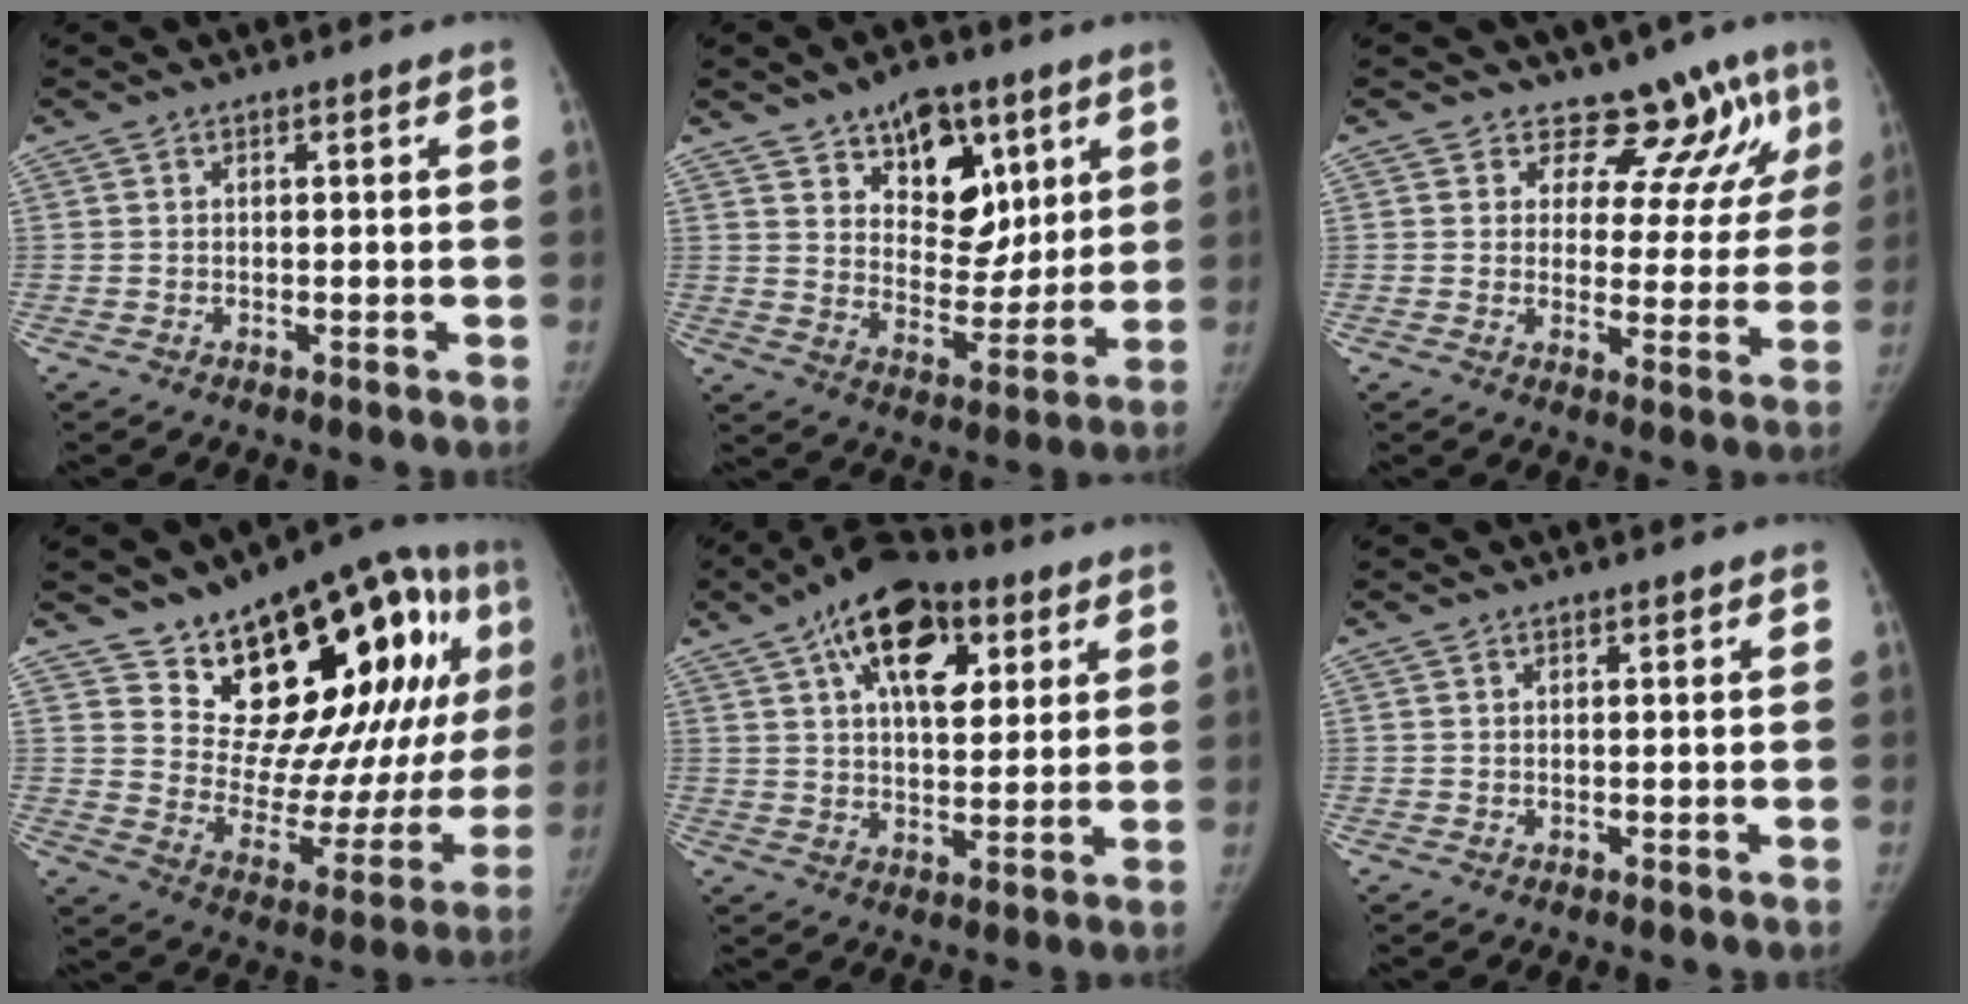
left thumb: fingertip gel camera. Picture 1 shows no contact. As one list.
[{"total": 14.7, "force": [7.8, 9.1, 8.6], "torque": [-0.078, -0.046, 0.132]}, {"total": 10.5, "force": [8.4, 5.5, 3.2], "torque": [0.005, -0.050, 0.090]}, {"total": 28.1, "force": [13.2, 12.5, 21.5], "torque": [-0.261, -0.039, 0.215]}, {"total": 16.5, "force": [7.3, 9.0, 11.7], "torque": [-0.150, -0.011, 0.111]}, {"total": 0.0}]